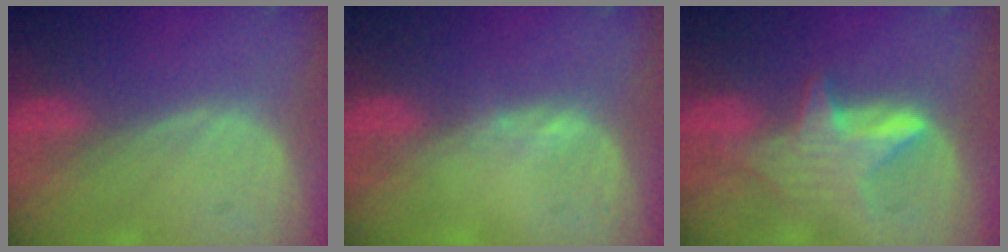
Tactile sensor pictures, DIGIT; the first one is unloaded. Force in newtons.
{"total": 0.6, "press": 0.5, "slide": 0.4}
{"total": 5.9, "press": 5.9, "slide": 0.4}